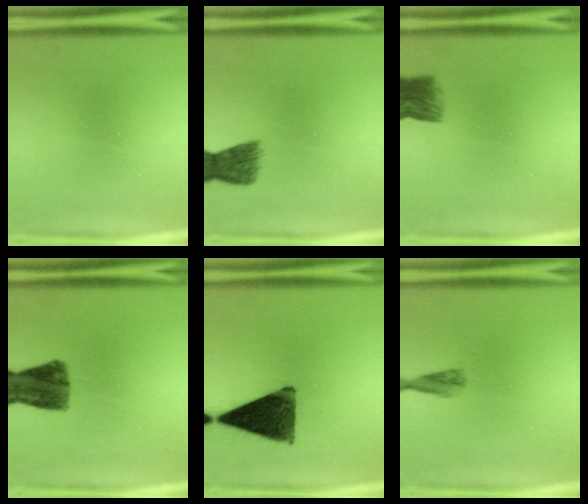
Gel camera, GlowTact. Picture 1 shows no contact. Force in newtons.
{"total": 5.1}
{"total": 4.8}
{"total": 8.4}
{"total": 12.8}
{"total": 1.8}